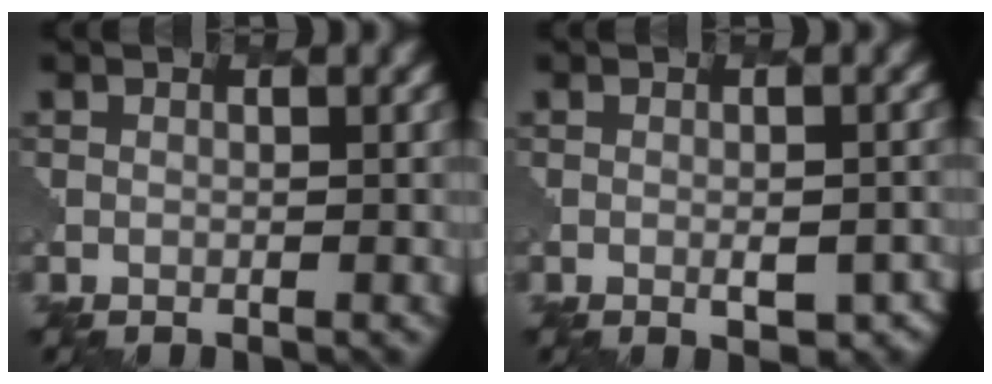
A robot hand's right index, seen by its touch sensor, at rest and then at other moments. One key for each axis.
{"total": 2.8, "fx": -0.9, "fy": 1.3, "fz": 2.3, "tx": -0.032, "ty": -0.007, "tz": -0.005}